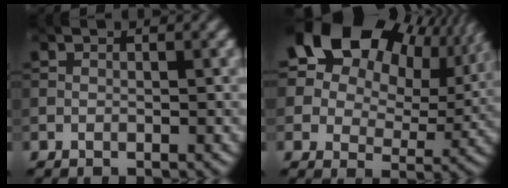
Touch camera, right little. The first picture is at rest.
{"total": 20.8, "force": [10.9, 13.5, 11.4], "torque": [-0.230, 0.078, 0.178]}